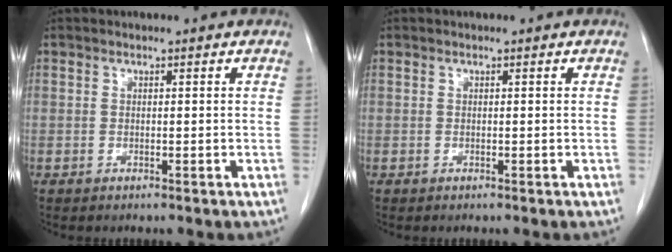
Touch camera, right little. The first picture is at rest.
{"total": 0.0}